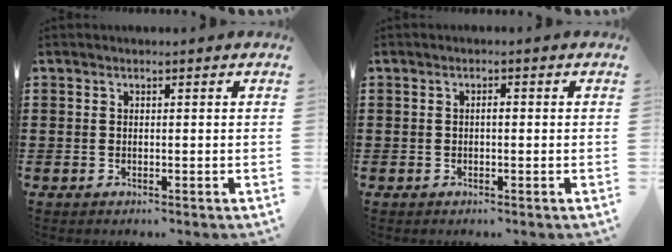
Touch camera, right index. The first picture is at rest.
{"total": 0.9, "force": [-0.1, 0.3, 0.8], "torque": [-0.016, -0.002, -0.002]}